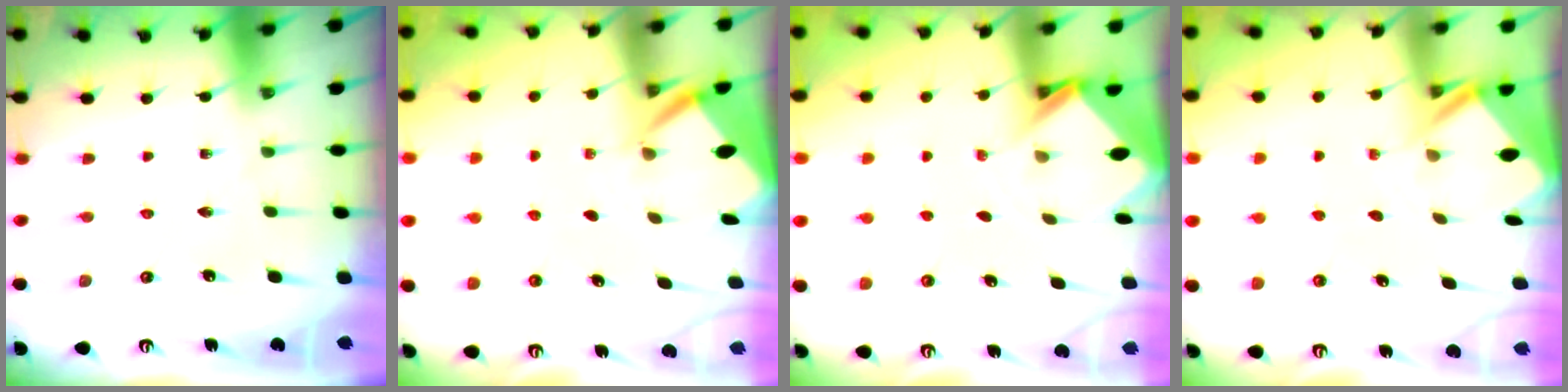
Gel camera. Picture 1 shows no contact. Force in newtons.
{"total": 2.7, "press": 2.7, "slide": 0.2}
{"total": 2.9, "press": 2.9, "slide": 0.2}
{"total": 2.4, "press": 2.4, "slide": 0.1}